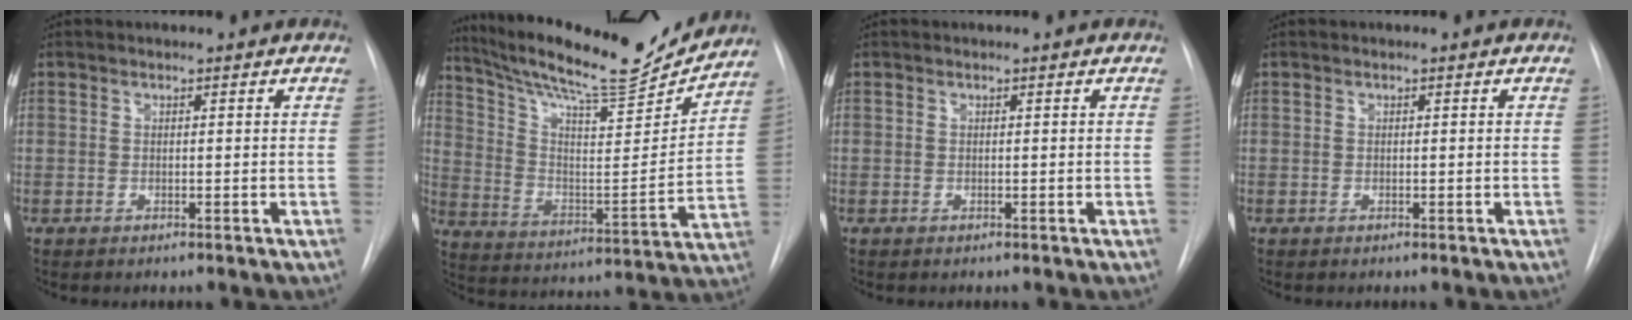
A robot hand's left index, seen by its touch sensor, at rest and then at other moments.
{"total": 21.3, "force": [19.6, 2.0, 8.0], "torque": [-0.143, -0.037, 0.301]}
{"total": 0.0}
{"total": 0.0}